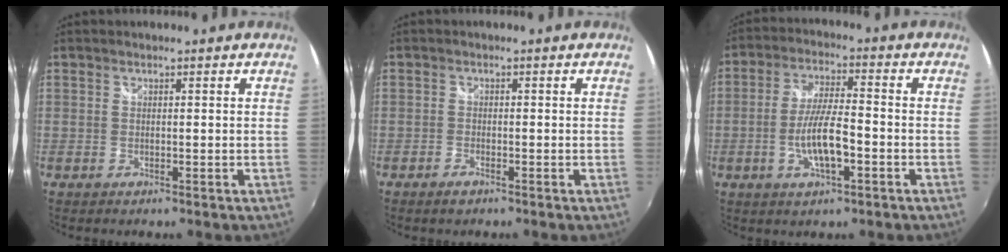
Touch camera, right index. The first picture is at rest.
{"total": 1.7, "force": [-1.3, 0.8, 0.8], "torque": [-0.020, -0.002, -0.027]}
{"total": 8.8, "force": [-2.9, 2.2, 8.0], "torque": [-0.158, -0.002, -0.052]}